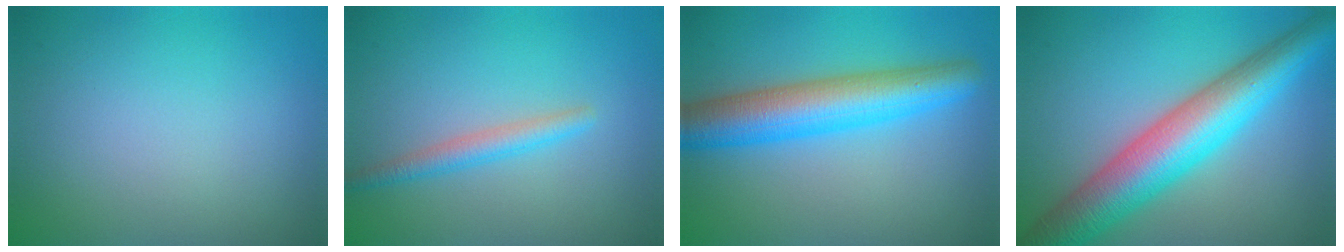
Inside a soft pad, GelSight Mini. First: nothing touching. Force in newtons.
{"total": 2.1, "press": 2.1, "slide": 0.1}
{"total": 7.0, "press": 7.0, "slide": 0.2}
{"total": 10.0, "press": 10.0, "slide": 0.3}